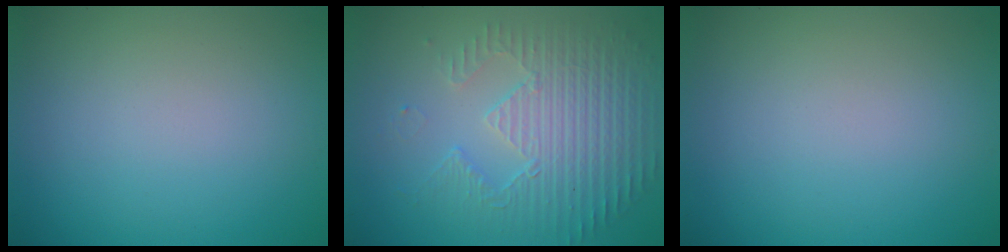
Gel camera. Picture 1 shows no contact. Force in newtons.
{"total": 3.9, "press": 3.6, "slide": 1.5}
{"total": 0.0}